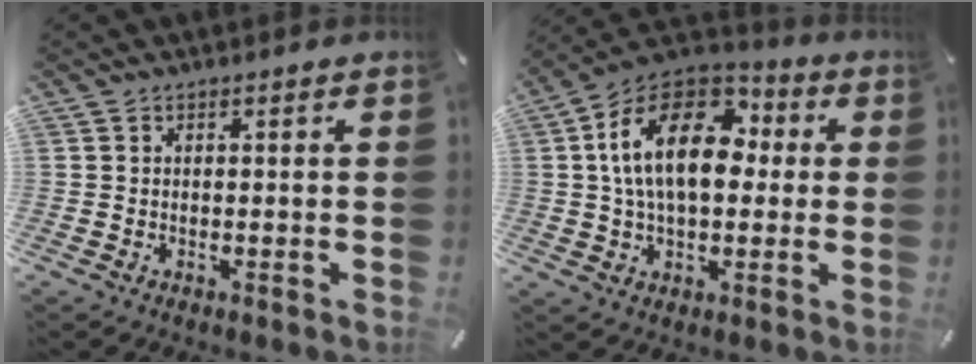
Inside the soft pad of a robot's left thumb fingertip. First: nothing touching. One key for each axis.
{"total": 18.0, "fx": 2.8, "fy": 11.3, "fz": 13.7, "tx": -0.272, "ty": 0.003, "tz": 0.043}